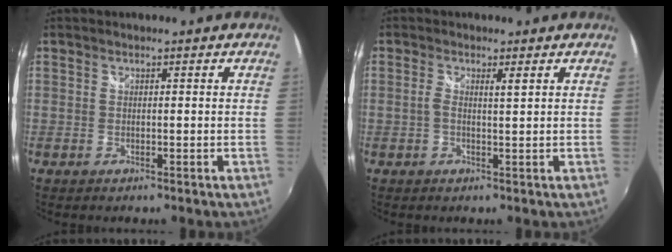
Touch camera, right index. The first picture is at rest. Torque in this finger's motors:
{"motor_torque": [-0.10, -0.08, 0.15, 0.00]}